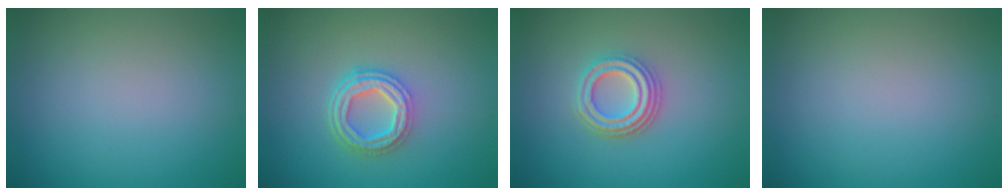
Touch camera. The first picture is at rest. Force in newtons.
{"total": 4.3, "press": 3.3, "slide": 2.7}
{"total": 3.7, "press": 3.0, "slide": 2.1}
{"total": 0.0}